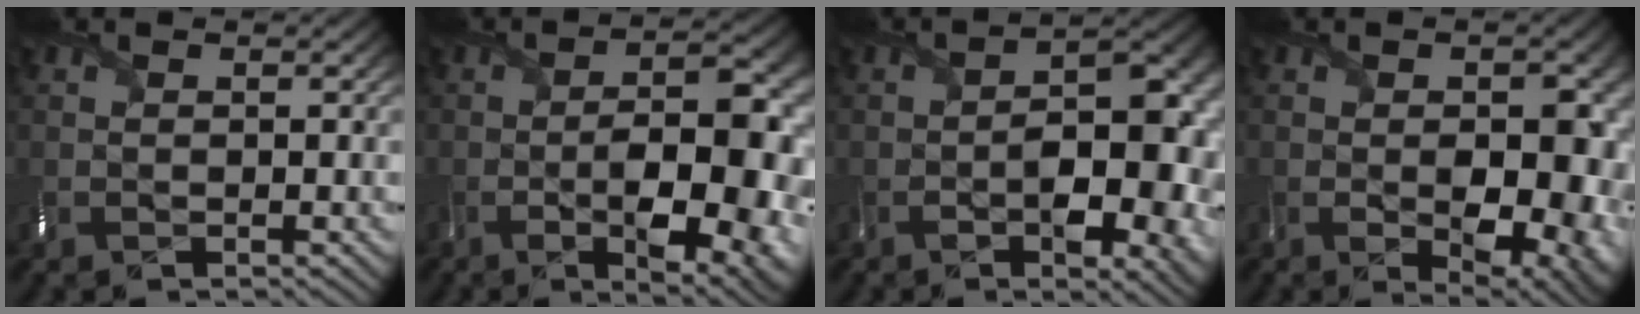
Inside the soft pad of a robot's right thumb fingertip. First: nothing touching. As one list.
[{"total": 12.5, "force": [-3.8, 4.9, 10.9], "torque": [-0.150, -0.009, -0.057]}, {"total": 12.0, "force": [-3.3, 5.9, 9.8], "torque": [-0.131, -0.013, -0.049]}, {"total": 11.0, "force": [-2.1, 6.2, 8.8], "torque": [-0.109, -0.022, -0.025]}]